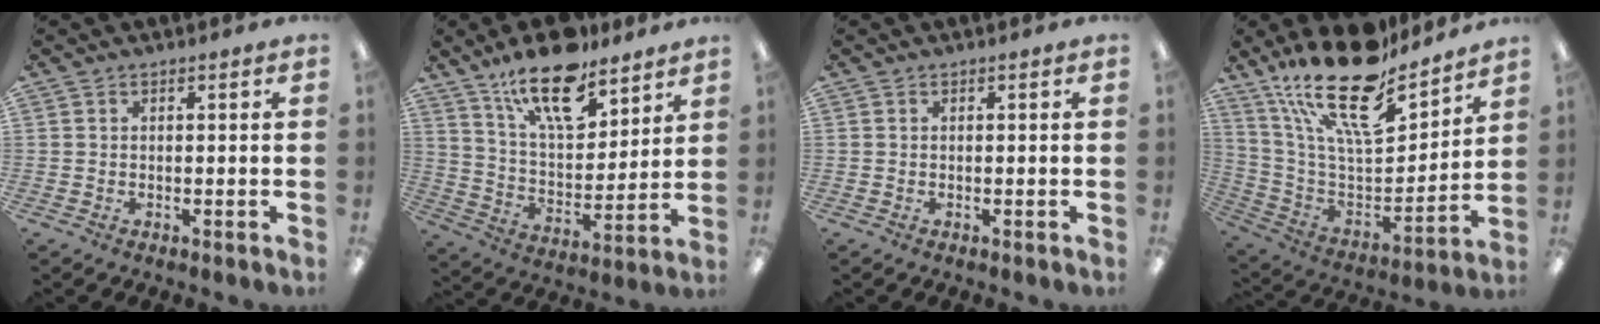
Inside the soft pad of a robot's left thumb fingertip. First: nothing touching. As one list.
[{"total": 17.8, "force": [12.8, 7.1, 10.1], "torque": [-0.171, -0.069, 0.220]}, {"total": 0.0}, {"total": 23.6, "force": [17.1, 8.2, 14.0], "torque": [-0.261, -0.111, 0.299]}]